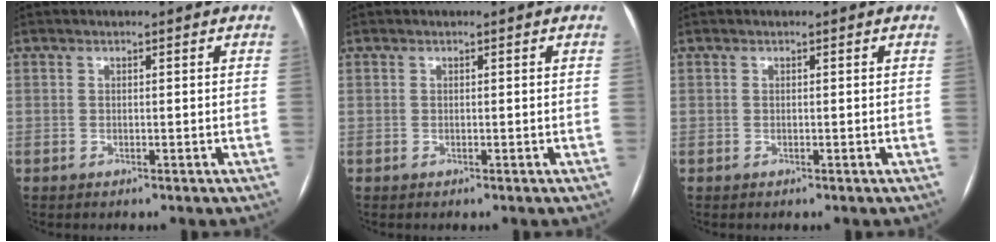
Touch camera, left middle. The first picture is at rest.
{"total": 0.0}
{"total": 0.0}